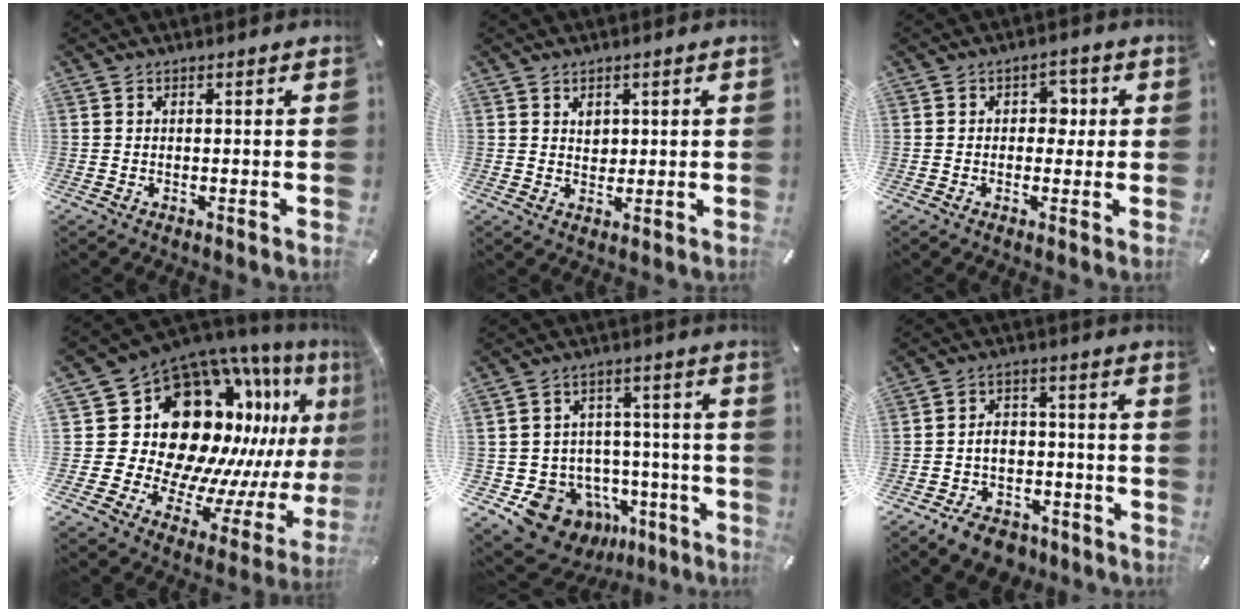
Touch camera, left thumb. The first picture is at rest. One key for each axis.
{"total": 2.6, "fx": 1.2, "fy": 2.3, "fz": 0.7, "tx": 0.001, "ty": -0.004, "tz": 0.019}
{"total": 4.5, "fx": 0.2, "fy": 3.5, "fz": 2.8, "tx": -0.026, "ty": -0.001, "tz": -0.008}
{"total": 25.6, "fx": 10.2, "fy": 18.8, "fz": 14.0, "tx": -0.191, "ty": -0.158, "tz": 0.237}
{"total": 13.4, "fx": -7.4, "fy": 10.2, "fz": 4.4, "tx": -0.058, "ty": 0.042, "tz": -0.110}
{"total": 9.0, "fx": -6.2, "fy": 5.9, "fz": 3.0, "tx": -0.039, "ty": 0.058, "tz": -0.107}